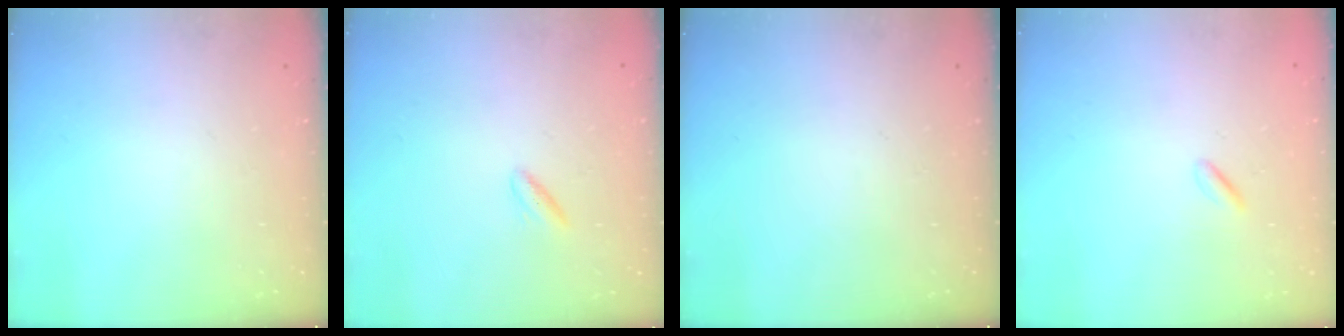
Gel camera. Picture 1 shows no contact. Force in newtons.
{"total": 2.4, "press": 2.2, "slide": 1.0}
{"total": 0.0}
{"total": 0.9, "press": 0.8, "slide": 0.4}